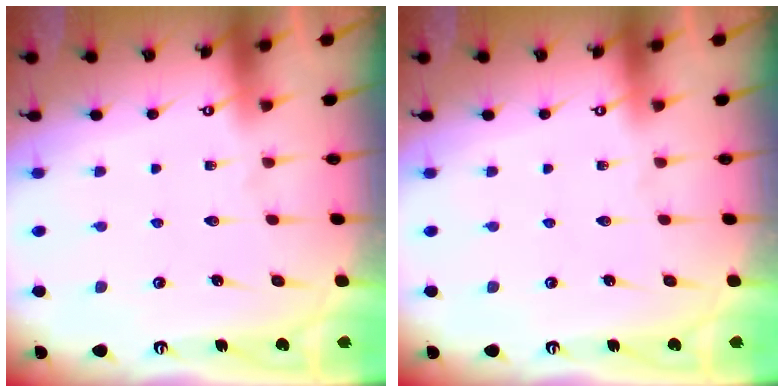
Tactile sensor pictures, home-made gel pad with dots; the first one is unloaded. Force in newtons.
{"total": 0.0}